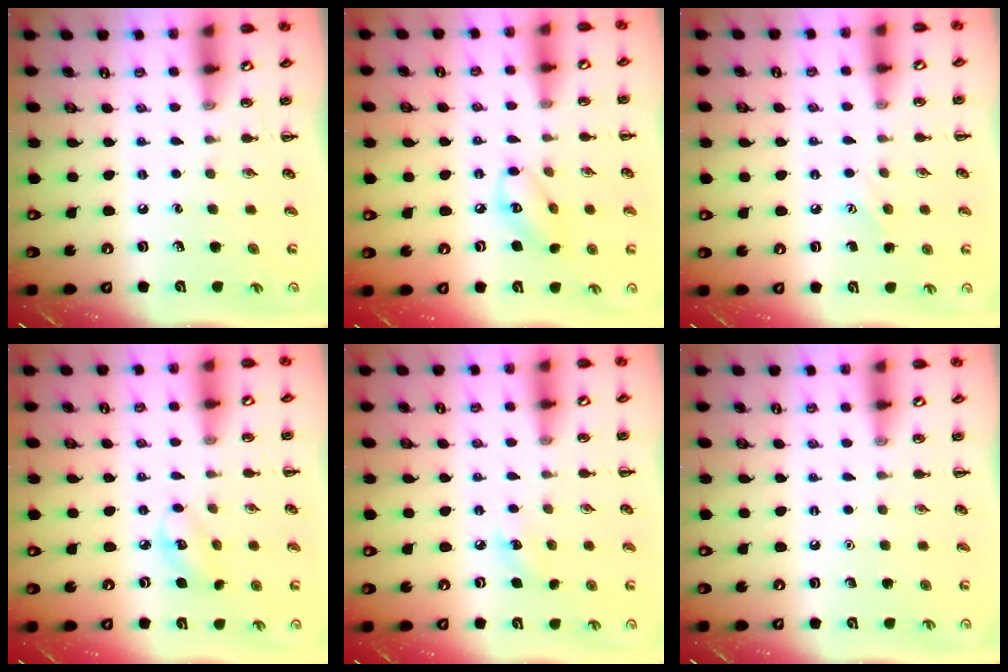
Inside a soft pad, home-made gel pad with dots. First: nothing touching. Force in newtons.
{"total": 7.4, "press": 7.3, "slide": 0.7}
{"total": 4.9, "press": 4.7, "slide": 1.2}
{"total": 5.2, "press": 5.1, "slide": 0.9}
{"total": 5.7, "press": 5.5, "slide": 1.4}
{"total": 1.6, "press": 1.6, "slide": 0.1}